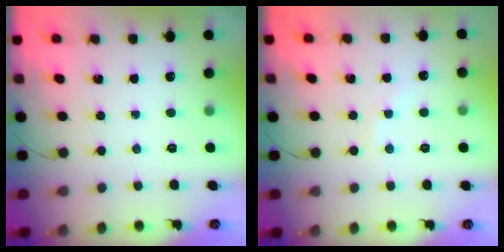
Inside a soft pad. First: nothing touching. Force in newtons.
{"total": 3.4, "press": 3.2, "slide": 1.0}